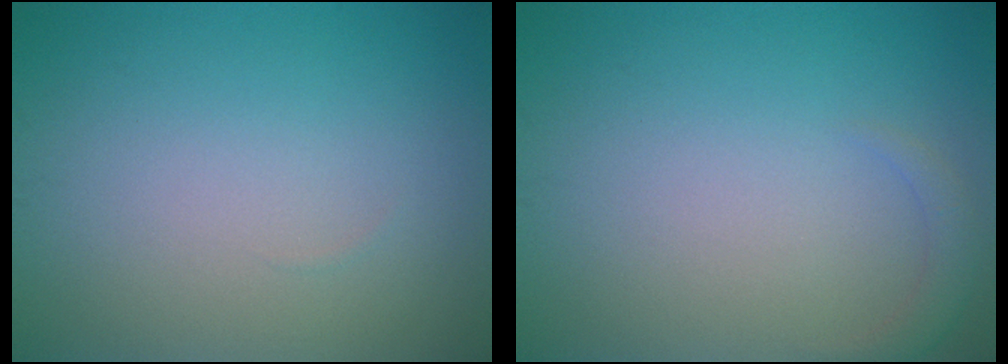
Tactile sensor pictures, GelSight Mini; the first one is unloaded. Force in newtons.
{"total": 1.3, "press": 1.3, "slide": 0.2}